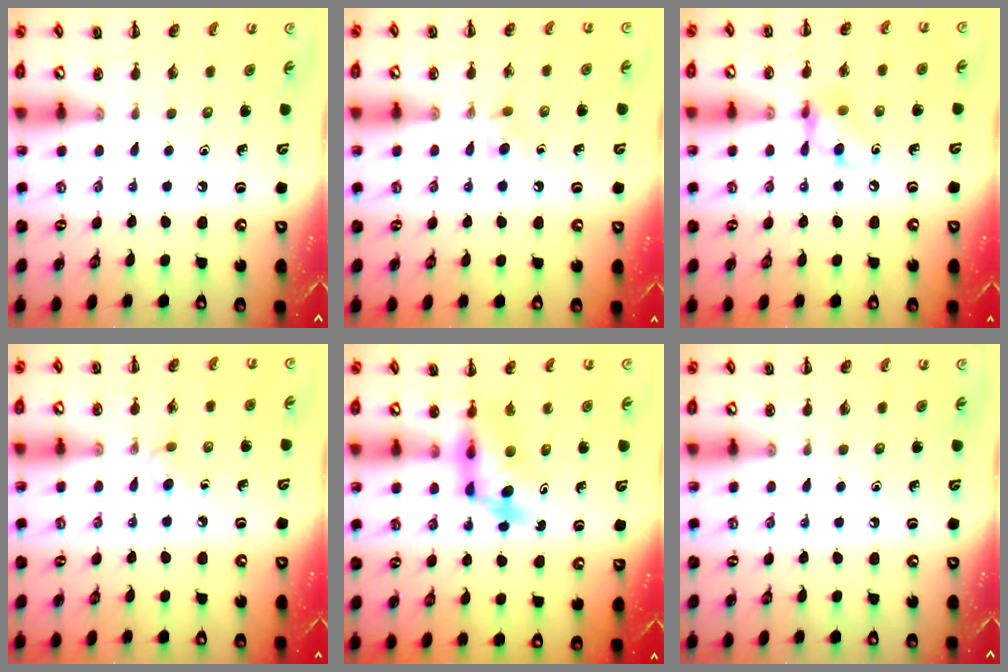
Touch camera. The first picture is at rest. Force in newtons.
{"total": 3.5, "press": 3.1, "slide": 1.6}
{"total": 8.6, "press": 8.5, "slide": 1.0}
{"total": 2.4, "press": 2.1, "slide": 1.1}
{"total": 6.0, "press": 5.8, "slide": 1.4}
{"total": 0.0}